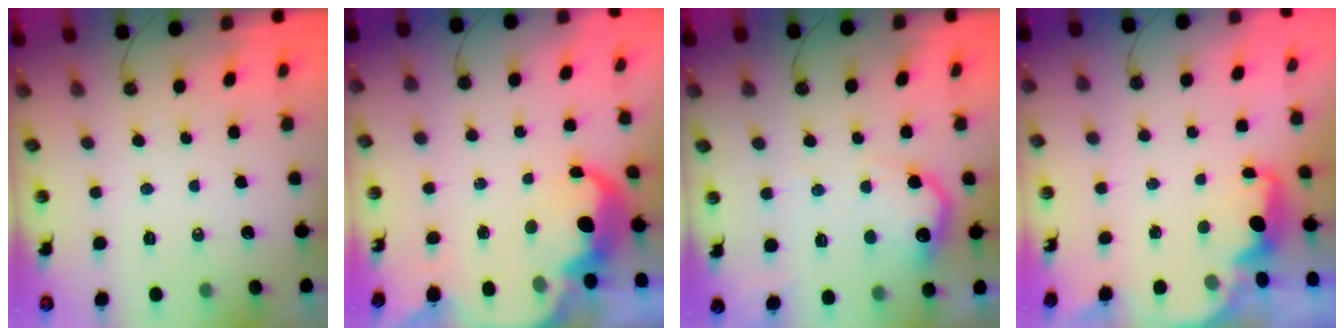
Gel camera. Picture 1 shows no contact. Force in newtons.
{"total": 7.9, "press": 7.9, "slide": 0.6}
{"total": 12.5, "press": 12.5, "slide": 0.5}
{"total": 1.9, "press": 1.8, "slide": 0.5}